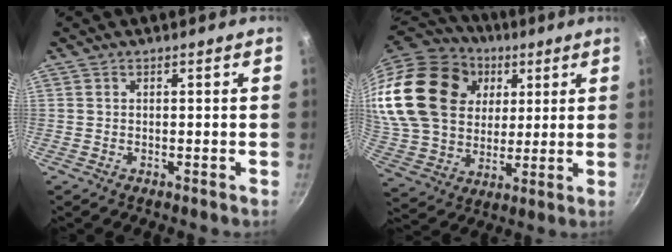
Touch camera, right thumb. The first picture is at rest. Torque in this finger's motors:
{"motor_torque": [-1.08, 2.25, 1.48, -0.07, 0.31]}